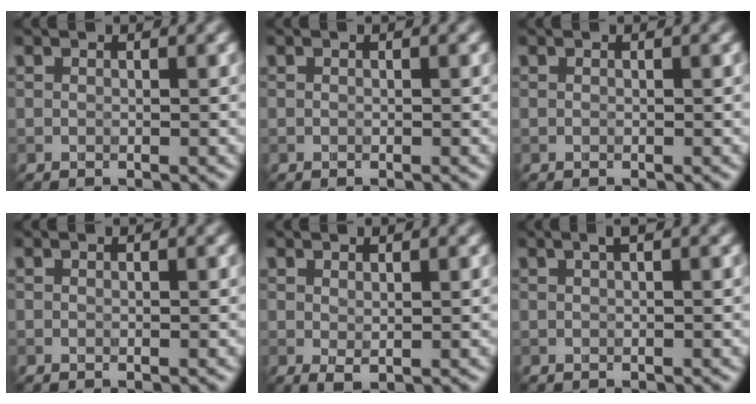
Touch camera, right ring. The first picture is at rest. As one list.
[{"total": 0.0}, {"total": 0.0}, {"total": 0.0}, {"total": 0.9, "force": [0.2, 0.4, 0.7], "torque": [-0.015, -0.003, 0.006]}, {"total": 0.6, "force": [0.4, 0.0, 0.5], "torque": [-0.009, 0.004, 0.006]}]